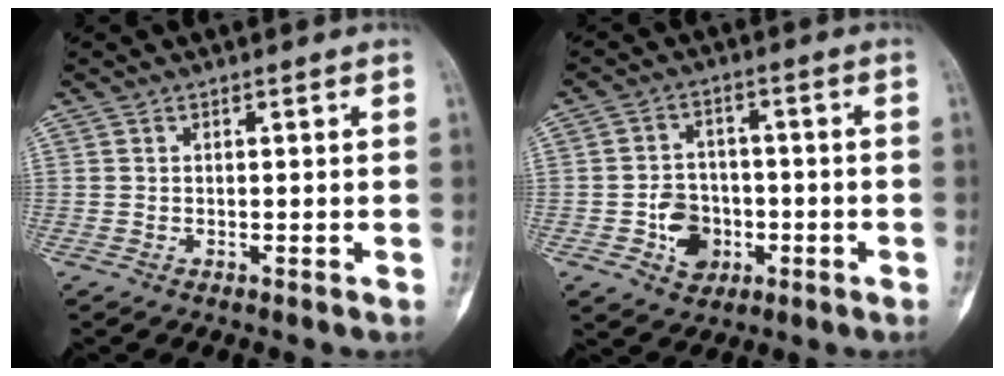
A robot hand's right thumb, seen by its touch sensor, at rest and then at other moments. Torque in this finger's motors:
{"motor_torque": [0.82, 0.68, 0.46, -0.35, 0.06]}